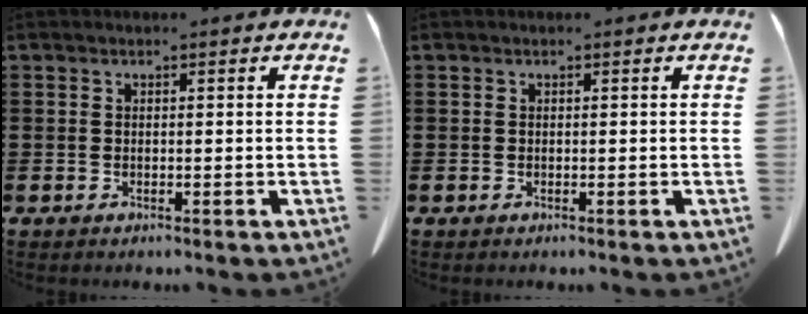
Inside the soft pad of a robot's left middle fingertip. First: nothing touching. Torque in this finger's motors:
{"motor_torque": [-0.01, 0.00, 0.00, -0.01]}